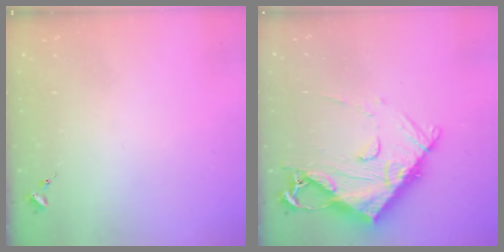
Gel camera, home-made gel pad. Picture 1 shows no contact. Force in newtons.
{"total": 14.6, "press": 14.6, "slide": 1.5}